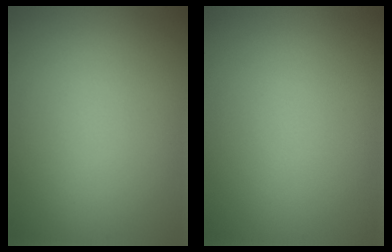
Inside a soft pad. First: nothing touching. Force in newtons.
{"total": 0.0}